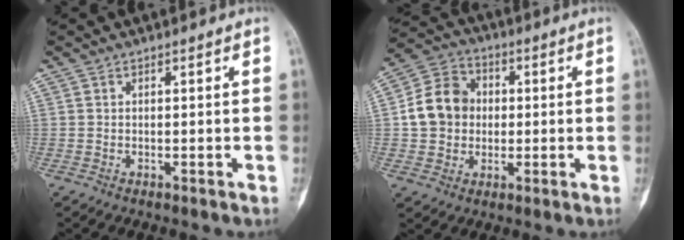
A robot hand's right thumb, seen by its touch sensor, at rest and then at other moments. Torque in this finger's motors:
{"motor_torque": [0.27, 0.24, 0.65, -0.09, 0.07]}